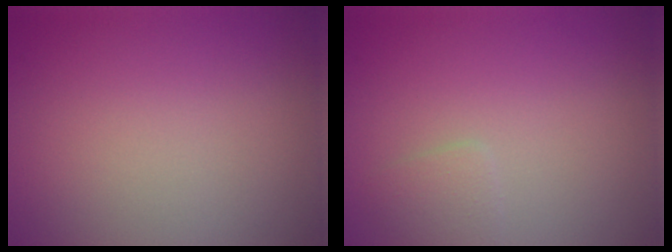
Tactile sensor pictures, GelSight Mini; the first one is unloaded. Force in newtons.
{"total": 1.2, "press": 1.2, "slide": 0.0}